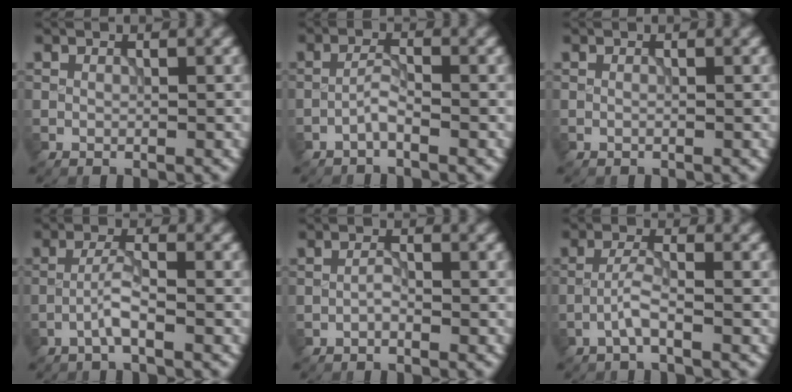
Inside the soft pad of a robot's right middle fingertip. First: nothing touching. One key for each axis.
{"total": 1.5, "fx": -1.1, "fy": 0.1, "fz": 1.0, "tx": -0.019, "ty": 0.007, "tz": -0.025}
{"total": 0.0}
{"total": 2.1, "fx": -1.1, "fy": 0.1, "fz": 1.8, "tx": -0.036, "ty": 0.010, "tz": -0.027}
{"total": 0.8, "fx": -0.5, "fy": 0.2, "fz": 0.6, "tx": -0.012, "ty": 0.002, "tz": -0.011}
{"total": 2.0, "fx": -1.1, "fy": 0.2, "fz": 1.7, "tx": -0.035, "ty": 0.009, "tz": -0.028}